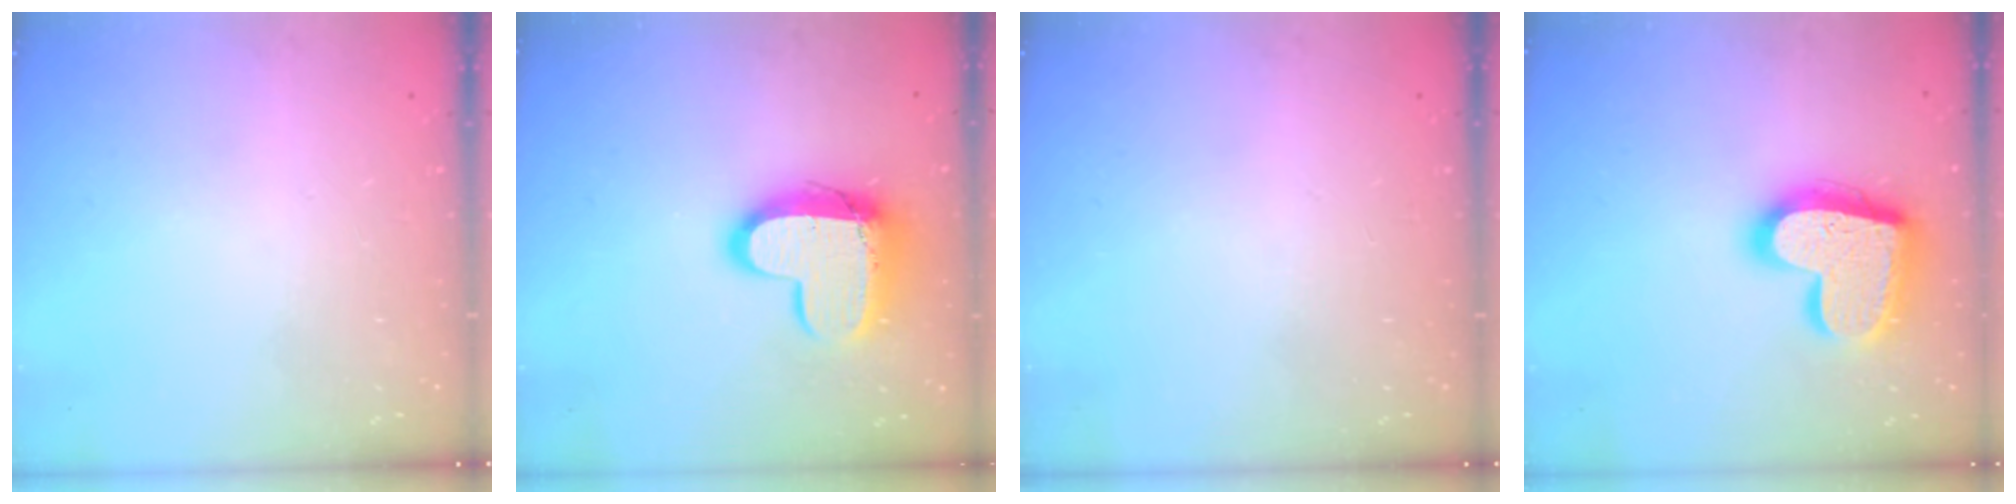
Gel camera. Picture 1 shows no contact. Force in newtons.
{"total": 14.2, "press": 14.1, "slide": 1.1}
{"total": 0.0}
{"total": 20.4, "press": 20.3, "slide": 1.7}